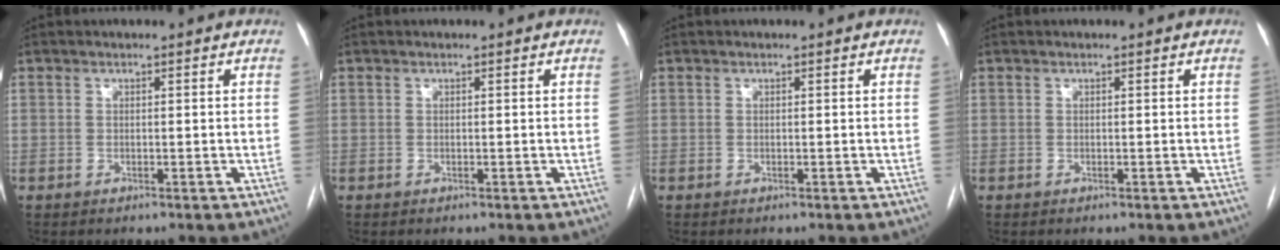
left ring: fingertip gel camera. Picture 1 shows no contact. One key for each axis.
{"total": 0.0}
{"total": 0.0}
{"total": 0.0}